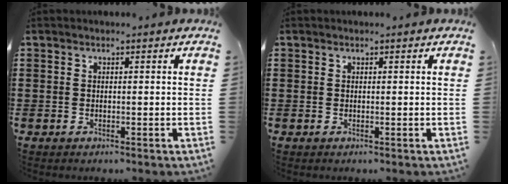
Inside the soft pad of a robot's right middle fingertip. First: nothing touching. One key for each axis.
{"total": 0.0}